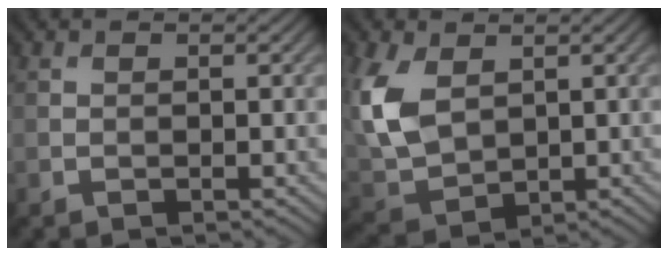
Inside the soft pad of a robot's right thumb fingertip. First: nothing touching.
{"total": 9.8, "force": [2.7, 6.3, 6.9], "torque": [-0.211, 0.003, 0.059]}